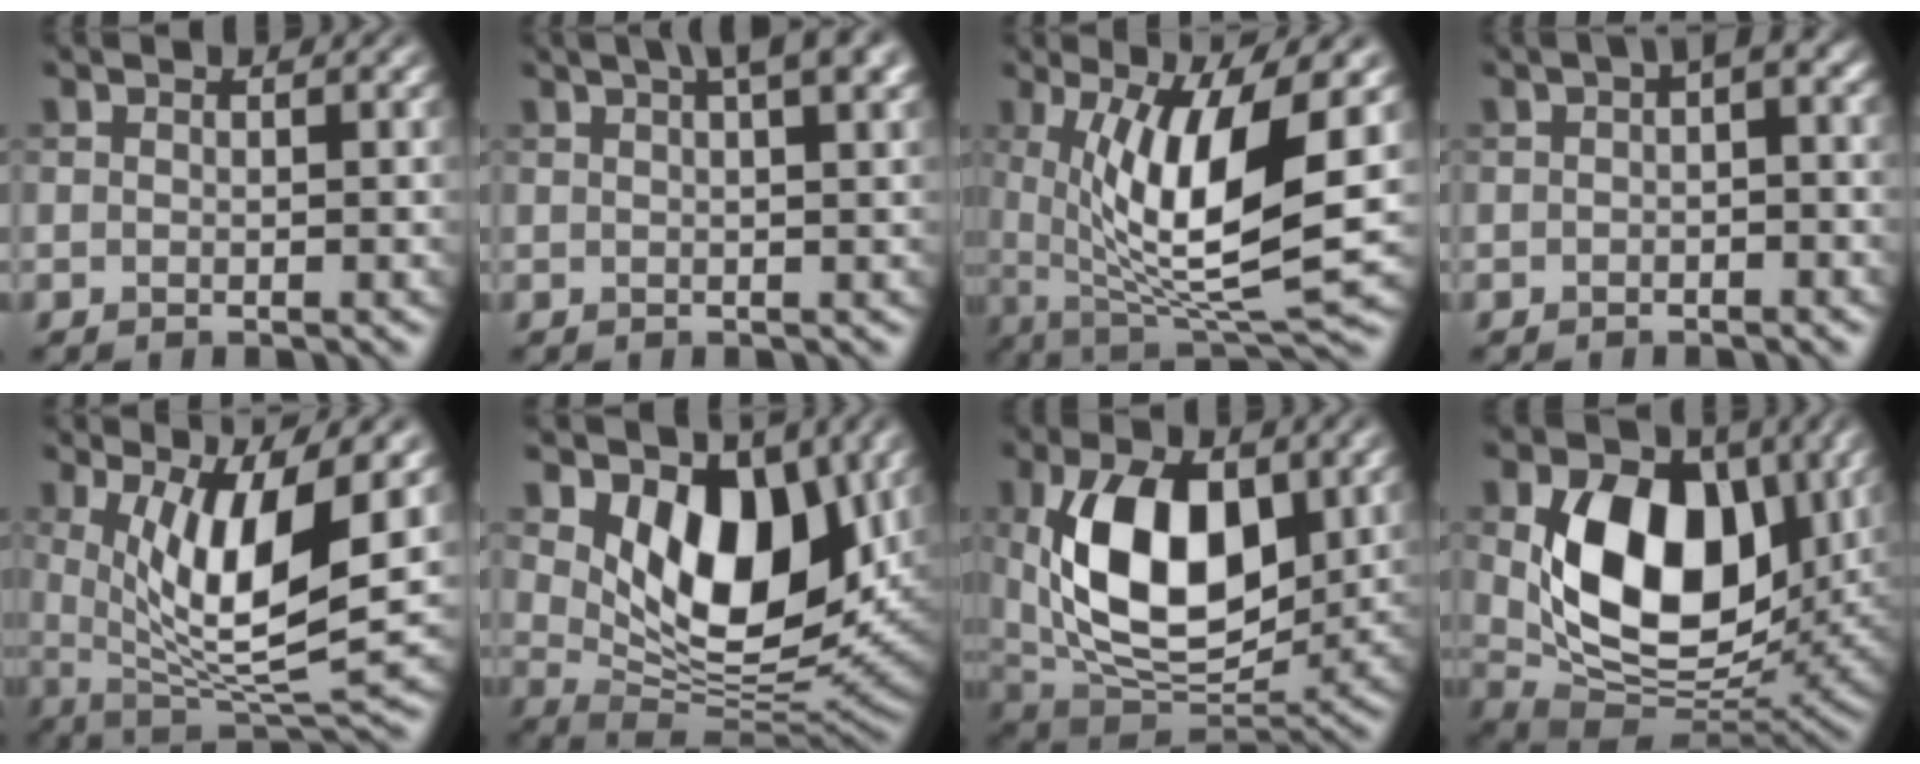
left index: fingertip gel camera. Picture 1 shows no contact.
{"total": 5.7, "force": [3.2, 1.7, 4.4], "torque": [-0.040, 0.020, 0.028]}
{"total": 10.7, "force": [1.1, 2.8, 10.3], "torque": [-0.173, -0.014, 0.026]}
{"total": 3.0, "force": [0.4, 1.4, 2.6], "torque": [-0.026, 0.012, -0.002]}
{"total": 9.4, "force": [1.7, 2.6, 8.9], "torque": [-0.147, -0.017, 0.035]}
{"total": 9.7, "force": [3.2, 5.6, 7.2], "torque": [-0.121, -0.025, 0.052]}
{"total": 11.8, "force": [2.0, 6.8, 9.5], "torque": [-0.167, -0.006, 0.038]}
{"total": 12.2, "force": [2.5, 8.0, 8.9], "torque": [-0.144, -0.017, 0.045]}